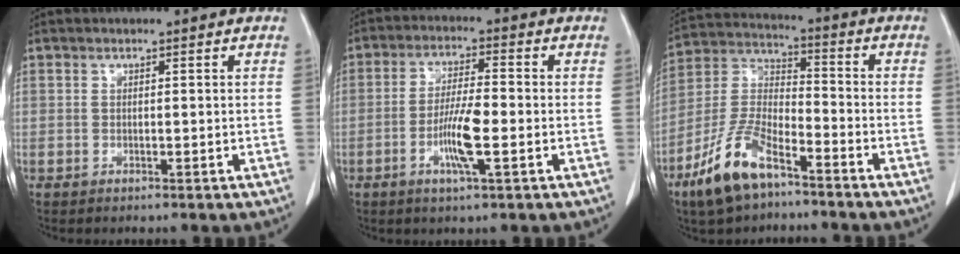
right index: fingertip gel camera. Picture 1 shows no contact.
{"total": 7.2, "force": [-2.2, 0.7, 6.8], "torque": [-0.131, -0.005, -0.043]}
{"total": 12.3, "force": [-8.1, 4.0, 8.3], "torque": [-0.186, -0.009, -0.159]}